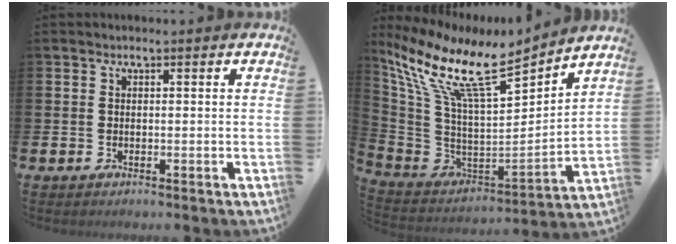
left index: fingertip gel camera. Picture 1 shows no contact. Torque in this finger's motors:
{"motor_torque": [1.15, -0.99, 0.75, 0.21]}